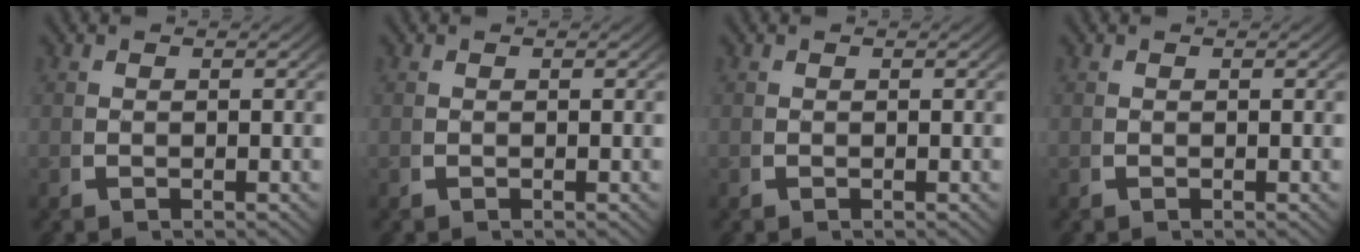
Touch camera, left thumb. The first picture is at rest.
{"total": 0.0}
{"total": 0.0}
{"total": 0.0}